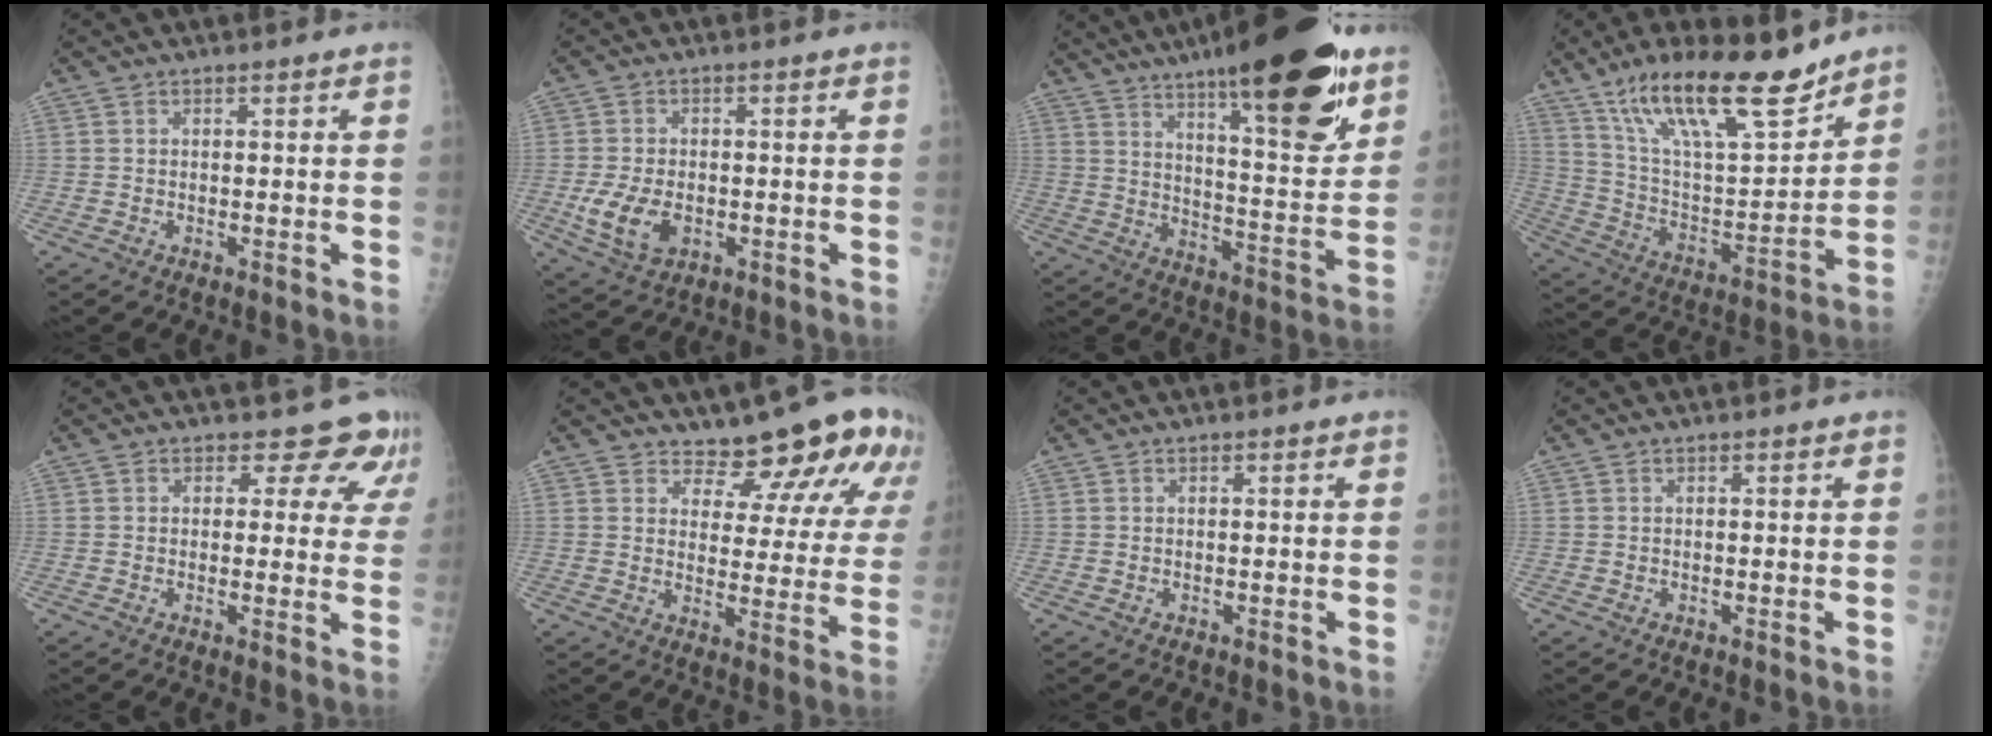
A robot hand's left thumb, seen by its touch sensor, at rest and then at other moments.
{"total": 7.8, "force": [-1.9, 5.1, 5.6], "torque": [-0.106, -0.002, -0.026]}
{"total": 25.6, "force": [16.2, 6.5, 18.8], "torque": [-0.252, -0.068, 0.247]}
{"total": 22.4, "force": [16.0, 6.4, 14.3], "torque": [-0.213, -0.071, 0.283]}
{"total": 7.1, "force": [5.8, 4.0, 1.3], "torque": [0.029, -0.026, 0.045]}
{"total": 14.2, "force": [11.7, 5.7, 5.7], "torque": [-0.020, -0.082, 0.132]}
{"total": 0.0}
{"total": 0.0}